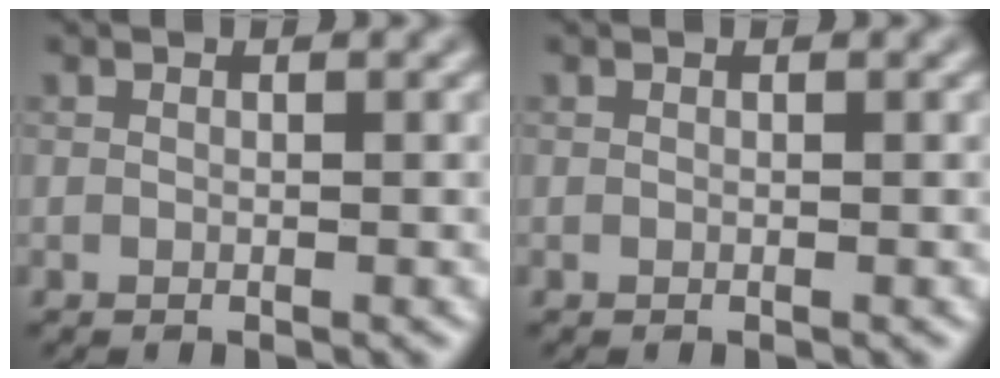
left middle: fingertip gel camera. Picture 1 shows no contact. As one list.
[{"total": 0.0}]